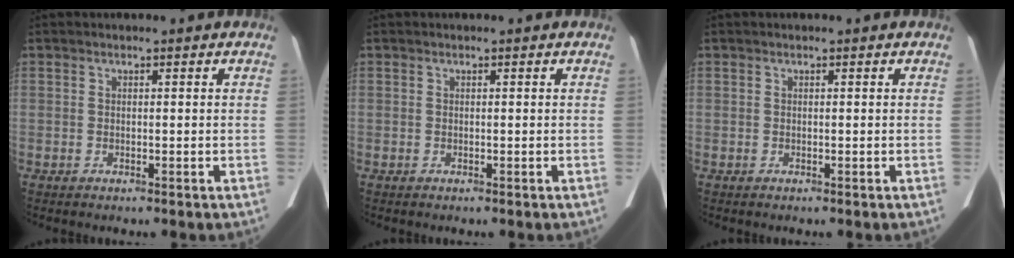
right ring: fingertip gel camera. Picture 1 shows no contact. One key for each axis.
{"total": 0.0}
{"total": 0.0}